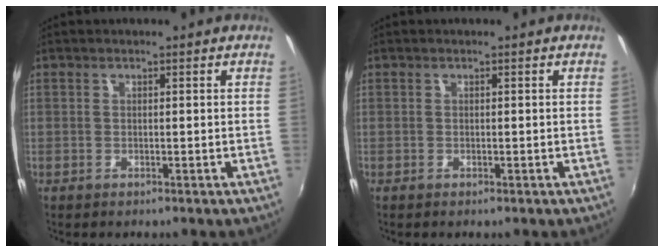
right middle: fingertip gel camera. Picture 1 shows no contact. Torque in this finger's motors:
{"motor_torque": [-0.01, 0.03, -0.07, -0.07]}